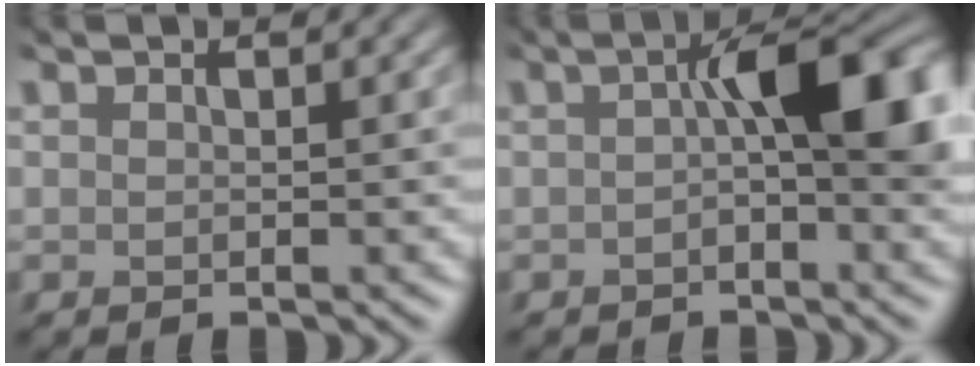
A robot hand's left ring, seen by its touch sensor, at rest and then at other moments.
{"total": 9.0, "force": [0.8, 4.5, 7.8], "torque": [-0.120, 0.003, 0.004]}